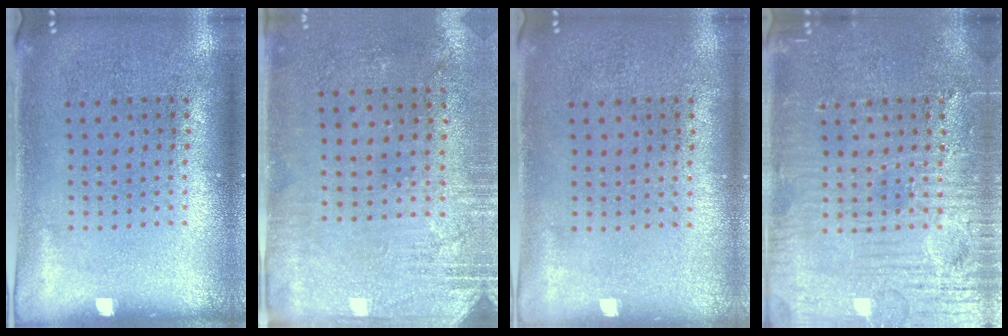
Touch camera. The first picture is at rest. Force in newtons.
{"total": 2.8, "press": 2.4, "slide": 1.5}
{"total": 0.0}
{"total": 5.7, "press": 5.7, "slide": 0.6}